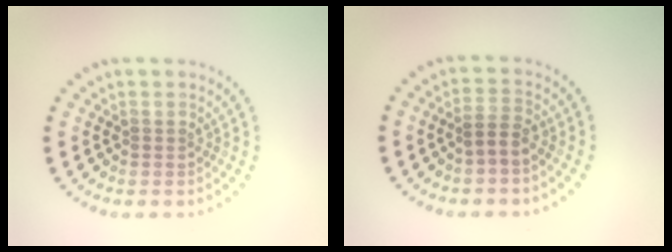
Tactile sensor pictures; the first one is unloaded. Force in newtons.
{"total": 1.8, "press": 1.5, "slide": 0.9}